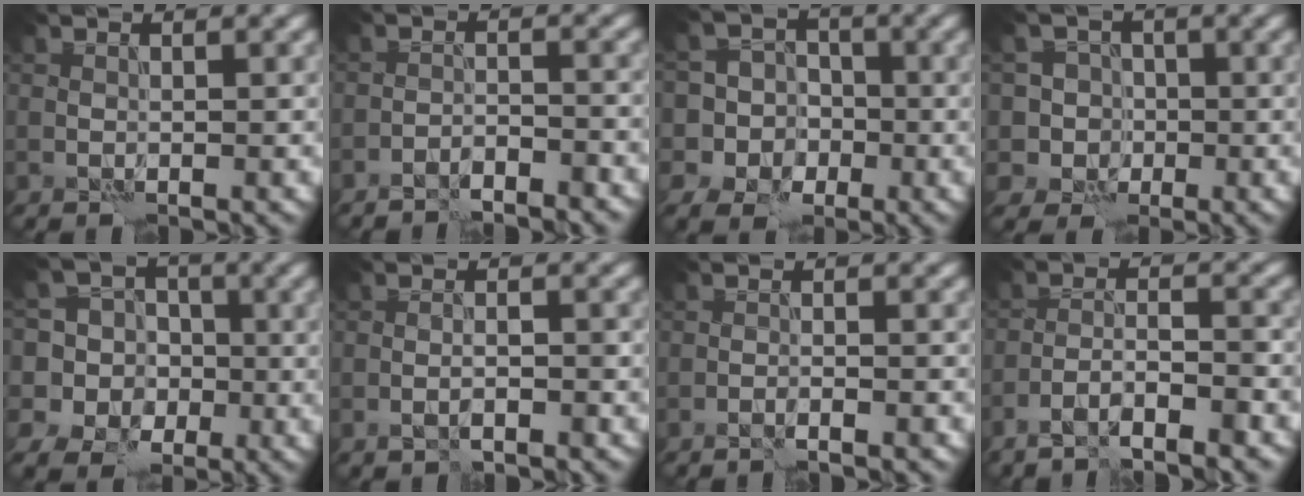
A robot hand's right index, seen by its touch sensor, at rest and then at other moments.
{"total": 3.2, "force": [-2.9, 0.4, 1.2], "torque": [-0.017, 0.005, -0.050]}
{"total": 9.0, "force": [-2.5, 8.5, 1.4], "torque": [-0.027, -0.003, -0.073]}
{"total": 4.3, "force": [-0.8, 4.3, 0.3], "torque": [0.027, 0.014, -0.041]}
{"total": 11.1, "force": [-1.4, 10.7, 2.5], "torque": [-0.089, 0.011, -0.051]}
{"total": 2.0, "force": [-1.3, 0.5, 1.4], "torque": [-0.019, 0.006, -0.023]}
{"total": 1.9, "force": [-1.7, -0.1, 0.8], "torque": [-0.016, 0.005, -0.029]}
{"total": 5.0, "force": [-3.9, 0.8, 3.0], "torque": [-0.045, 0.004, -0.068]}